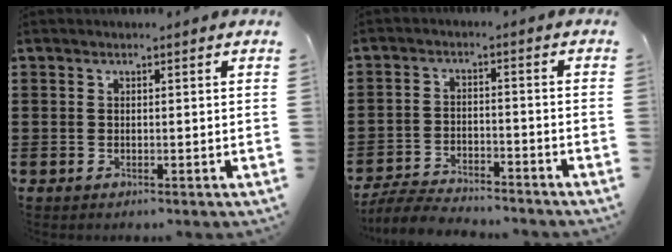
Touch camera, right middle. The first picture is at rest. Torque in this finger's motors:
{"motor_torque": [0.25, -0.18, 0.32, 0.06]}